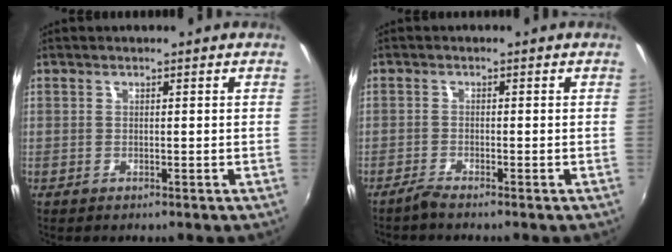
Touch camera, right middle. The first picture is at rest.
{"total": 1.9, "force": [-1.8, -0.1, 0.7], "torque": [-0.024, -0.002, -0.036]}